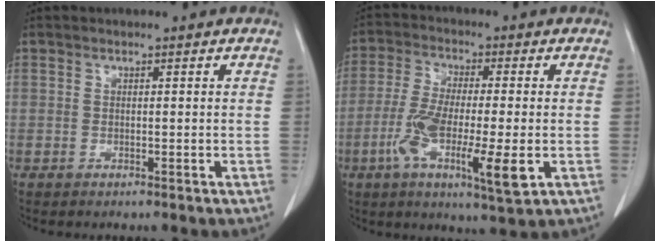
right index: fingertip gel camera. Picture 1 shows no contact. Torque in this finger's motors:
{"motor_torque": [1.05, -0.46, 0.34, 0.21]}